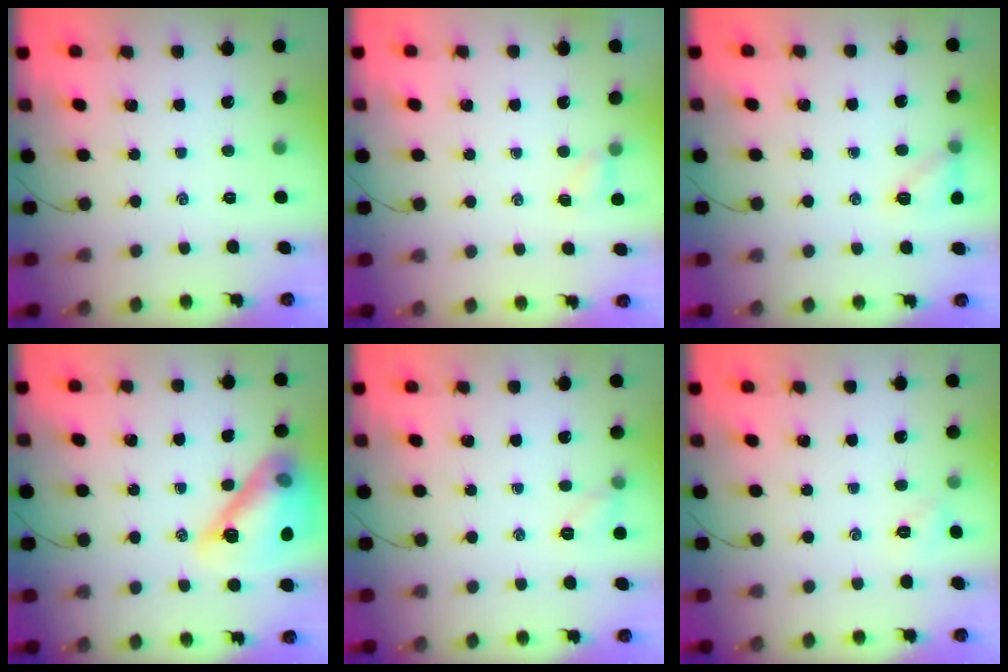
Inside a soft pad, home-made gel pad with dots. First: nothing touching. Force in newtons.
{"total": 2.7, "press": 2.5, "slide": 0.8}
{"total": 8.7, "press": 8.5, "slide": 1.8}
{"total": 18.1, "press": 18.0, "slide": 1.5}
{"total": 6.0, "press": 5.9, "slide": 1.2}
{"total": 2.2, "press": 2.2, "slide": 0.5}